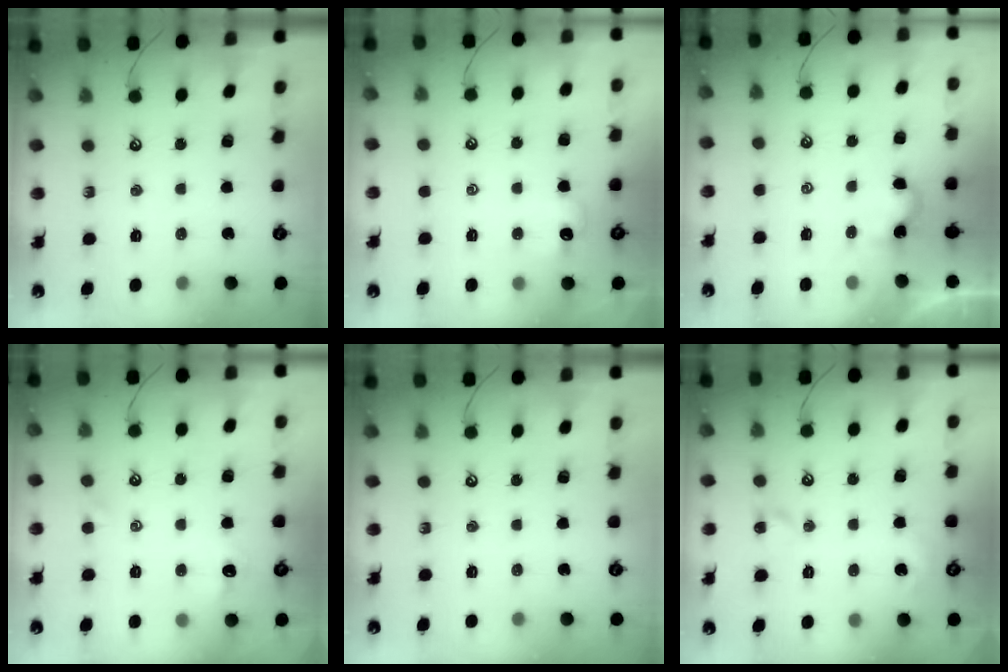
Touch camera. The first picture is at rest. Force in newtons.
{"total": 1.6, "press": 1.6, "slide": 0.3}
{"total": 2.1, "press": 2.1, "slide": 0.4}
{"total": 2.5, "press": 2.4, "slide": 0.7}
{"total": 0.0}
{"total": 4.3, "press": 4.2, "slide": 0.6}